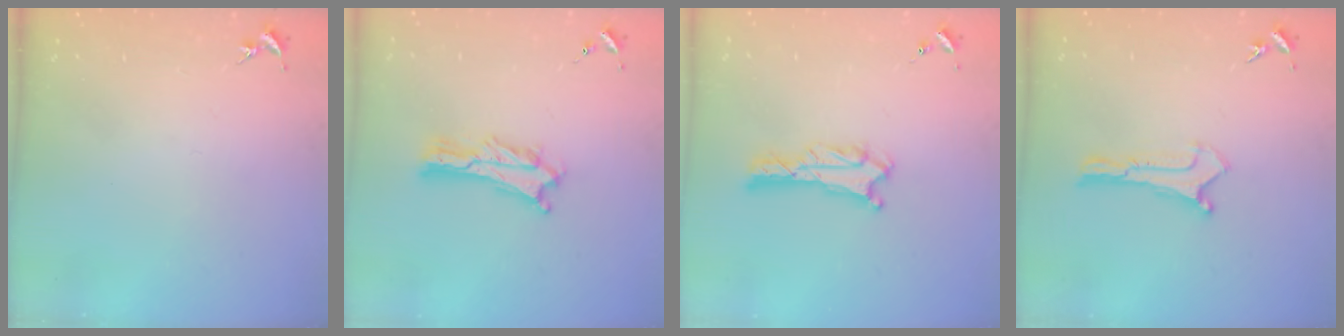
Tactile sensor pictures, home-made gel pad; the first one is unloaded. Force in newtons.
{"total": 2.7, "press": 2.7, "slide": 0.3}
{"total": 1.4, "press": 1.4, "slide": 0.1}
{"total": 0.0}